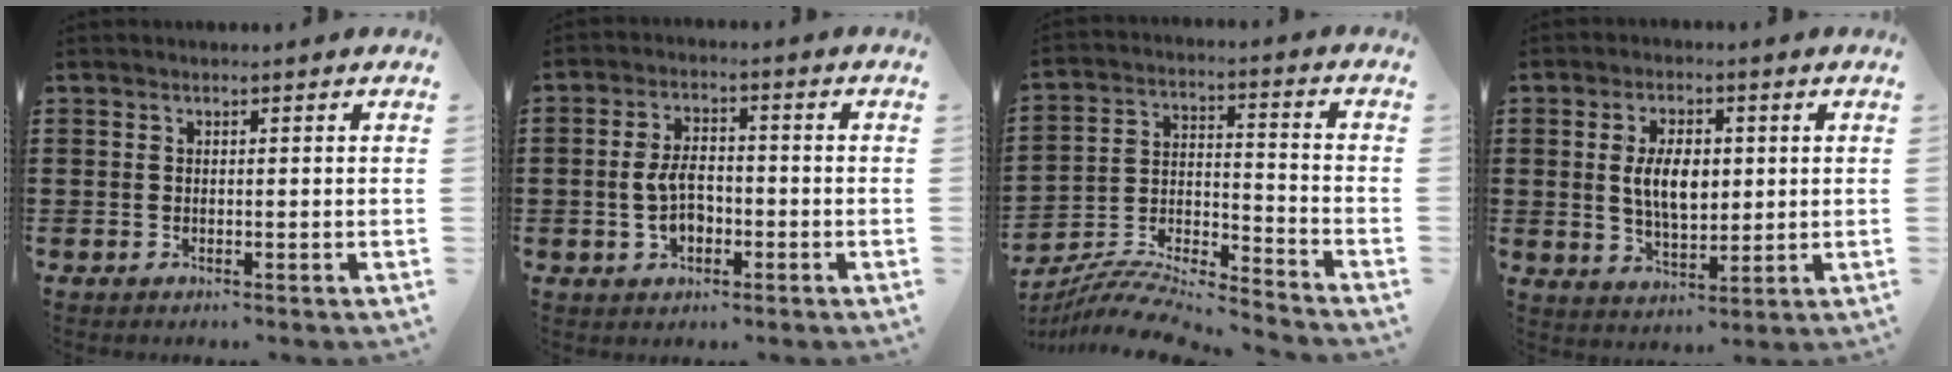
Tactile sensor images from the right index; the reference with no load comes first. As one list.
[{"total": 5.3, "force": [-1.1, 3.1, 4.2], "torque": [-0.084, 0.001, -0.025]}, {"total": 8.9, "force": [-8.6, 0.5, 2.3], "torque": [-0.045, 0.001, -0.175]}, {"total": 6.8, "force": [0.8, 3.6, 5.7], "torque": [-0.107, 0.003, 0.007]}]